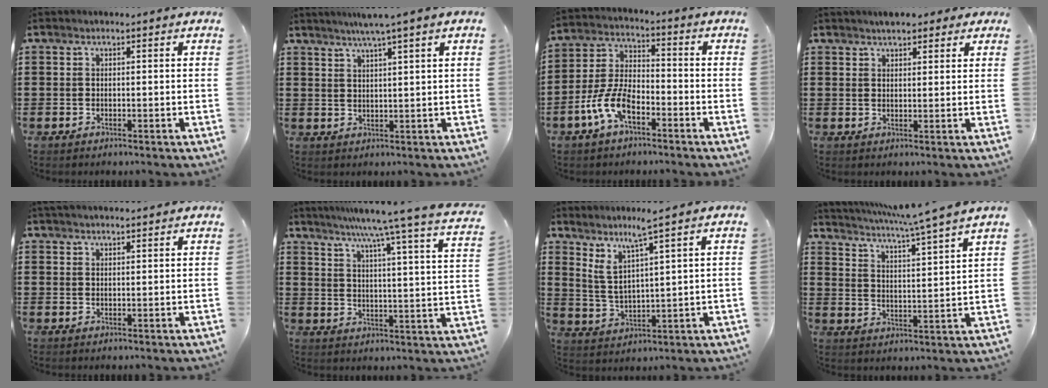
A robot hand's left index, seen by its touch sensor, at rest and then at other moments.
{"total": 3.5, "force": [2.5, -0.8, 2.3], "torque": [-0.048, -0.007, 0.041]}
{"total": 8.2, "force": [-4.8, 3.5, 5.6], "torque": [-0.139, -0.003, -0.096]}
{"total": 3.0, "force": [2.6, 1.1, 1.1], "torque": [-0.021, 0.000, 0.045]}
{"total": 1.8, "force": [1.7, 0.0, 0.2], "torque": [-0.008, 0.001, 0.034]}
{"total": 6.9, "force": [5.9, -1.9, 3.0], "torque": [-0.075, -0.056, 0.089]}
{"total": 4.7, "force": [3.4, -0.2, 3.3], "torque": [-0.076, -0.021, 0.054]}
{"total": 5.7, "force": [4.7, -1.6, 2.7], "torque": [-0.073, -0.043, 0.071]}